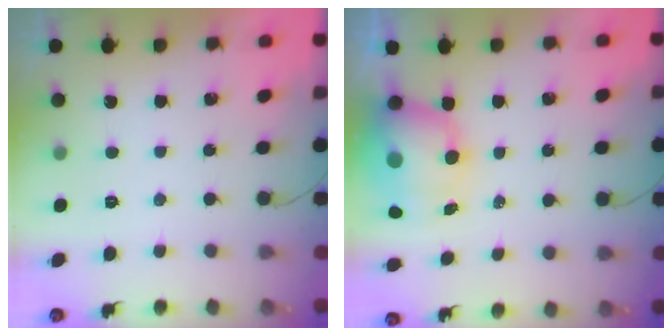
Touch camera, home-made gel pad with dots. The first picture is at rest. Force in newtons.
{"total": 10.3, "press": 9.9, "slide": 2.8}